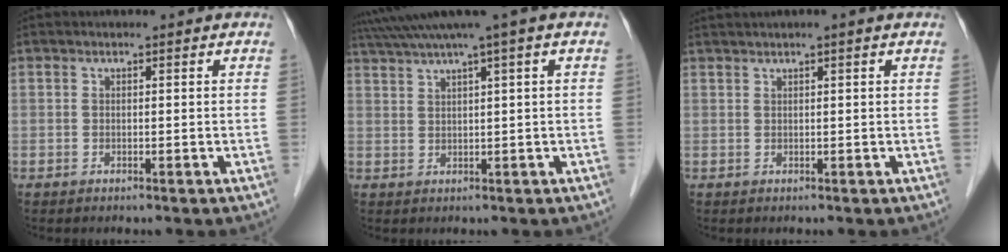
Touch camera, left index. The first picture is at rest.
{"total": 6.4, "force": [4.3, -1.3, 4.6], "torque": [-0.083, 0.032, 0.075]}
{"total": 2.1, "force": [1.4, -0.3, 1.5], "torque": [-0.032, 0.014, 0.027]}